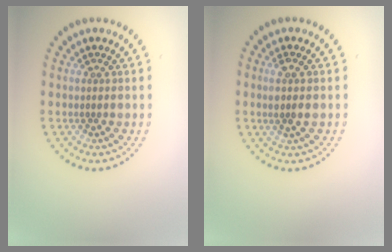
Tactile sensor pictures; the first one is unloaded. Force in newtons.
{"total": 1.9, "press": 1.7, "slide": 0.8}